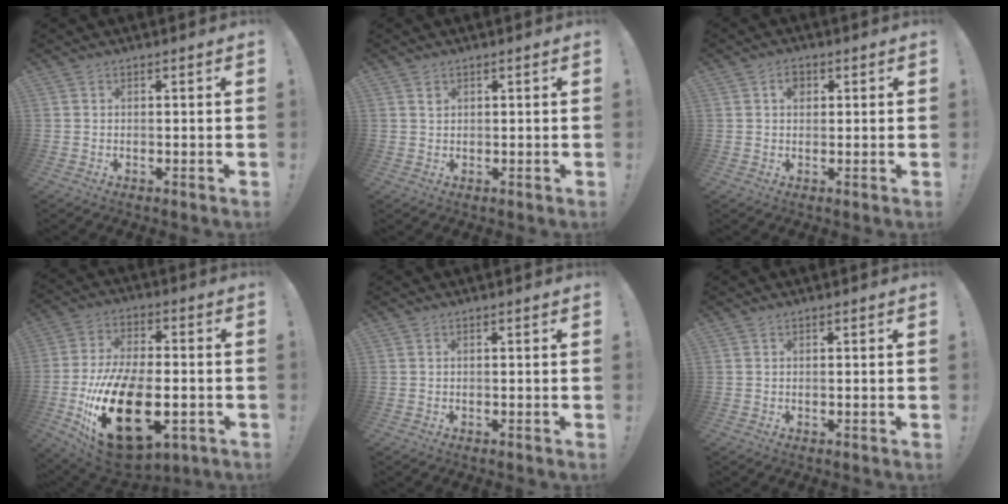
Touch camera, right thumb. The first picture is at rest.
{"total": 1.3, "force": [0.6, 1.2, 0.0], "torque": [0.013, -0.005, 0.007]}
{"total": 3.3, "force": [1.0, 2.5, 1.9], "torque": [-0.022, 0.002, 0.014]}
{"total": 27.0, "force": [-7.4, 14.5, 21.5], "torque": [-0.418, 0.038, -0.104]}
{"total": 0.0}
{"total": 0.0}